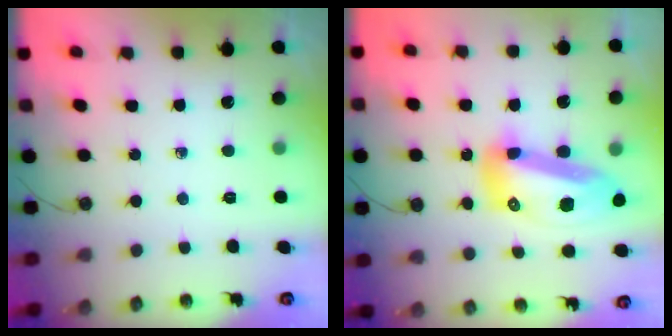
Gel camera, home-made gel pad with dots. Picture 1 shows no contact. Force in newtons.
{"total": 17.9, "press": 17.8, "slide": 2.1}